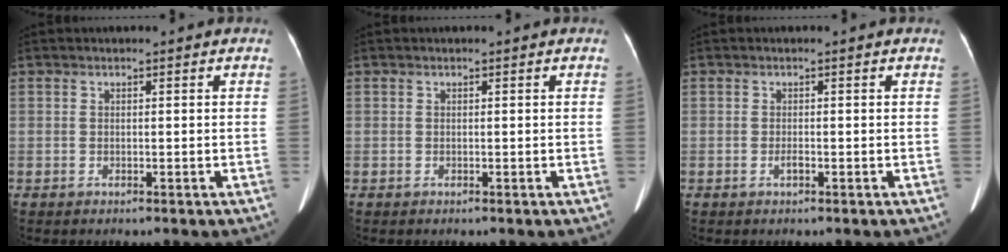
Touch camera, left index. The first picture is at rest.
{"total": 0.0}
{"total": 0.7, "force": [-0.4, 0.1, 0.6], "torque": [-0.013, 0.000, -0.007]}